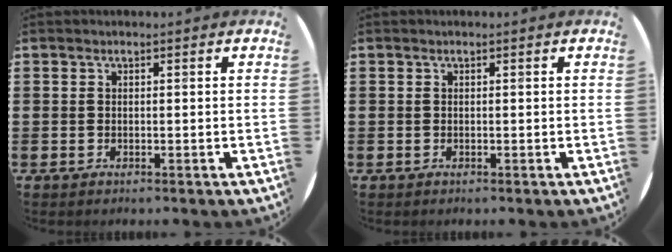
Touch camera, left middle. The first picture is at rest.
{"total": 0.0}